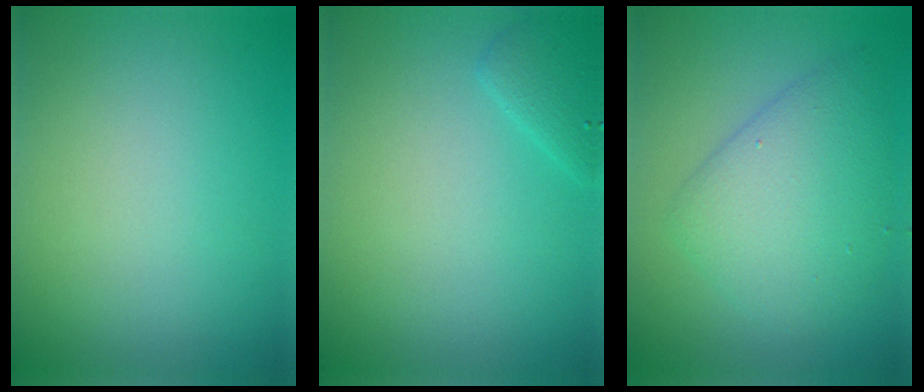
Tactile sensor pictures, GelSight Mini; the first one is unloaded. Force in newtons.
{"total": 1.6, "press": 1.6, "slide": 0.1}
{"total": 5.3, "press": 5.3, "slide": 0.3}